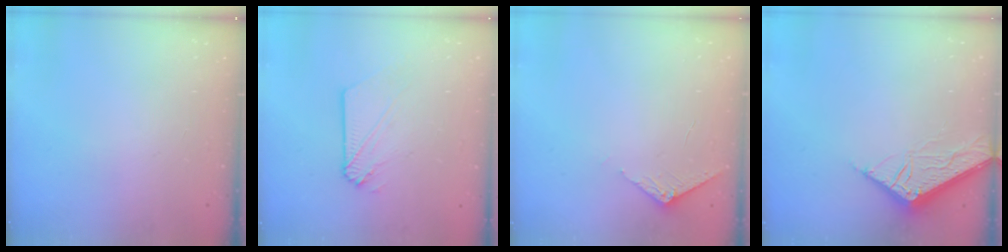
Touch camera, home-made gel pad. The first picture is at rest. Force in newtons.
{"total": 4.4, "press": 4.4, "slide": 0.5}
{"total": 2.9, "press": 2.9, "slide": 0.3}
{"total": 7.0, "press": 6.9, "slide": 0.4}